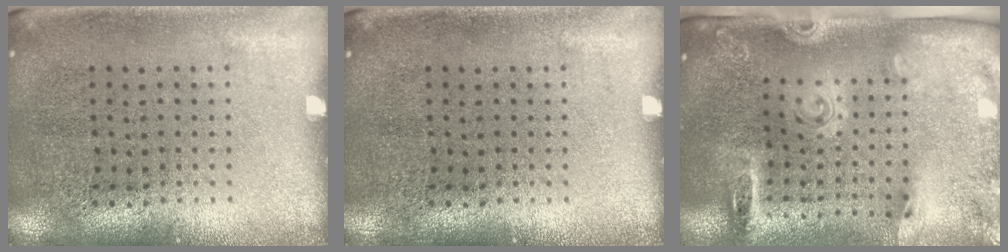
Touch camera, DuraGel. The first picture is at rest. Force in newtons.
{"total": 0.0}
{"total": 2.7, "press": 1.9, "slide": 1.9}